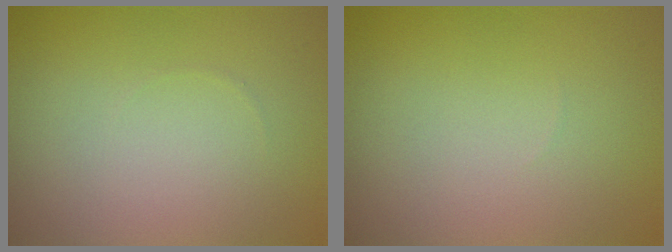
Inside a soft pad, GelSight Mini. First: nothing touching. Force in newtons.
{"total": 0.0}